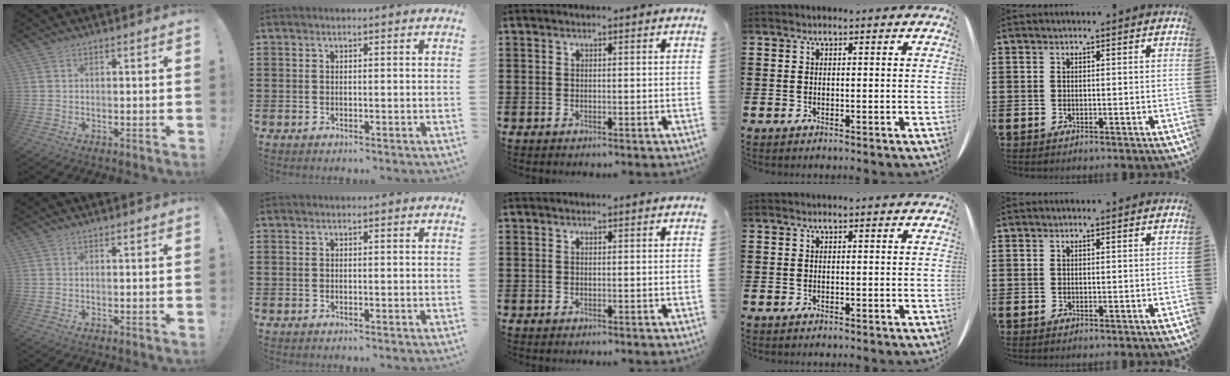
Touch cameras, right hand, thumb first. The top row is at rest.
{}